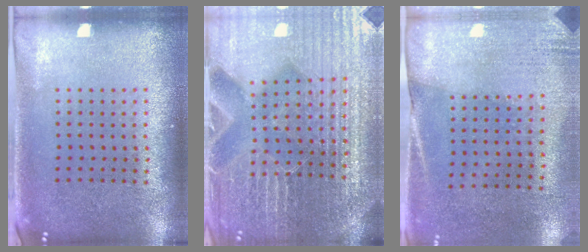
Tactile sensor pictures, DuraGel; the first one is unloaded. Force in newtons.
{"total": 5.8, "press": 5.3, "slide": 2.3}
{"total": 2.6, "press": 2.3, "slide": 1.3}